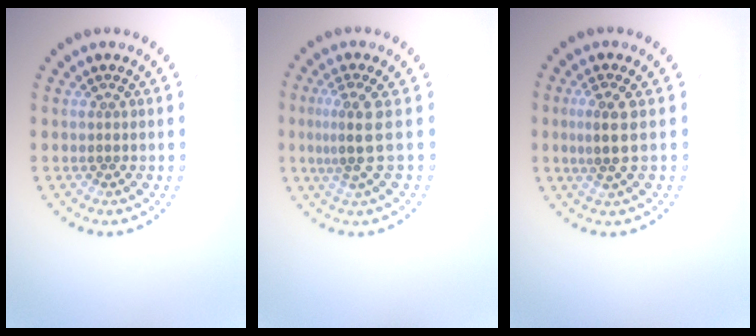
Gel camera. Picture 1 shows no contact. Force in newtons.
{"total": 2.9, "press": 2.1, "slide": 2.0}
{"total": 2.4, "press": 2.1, "slide": 1.1}